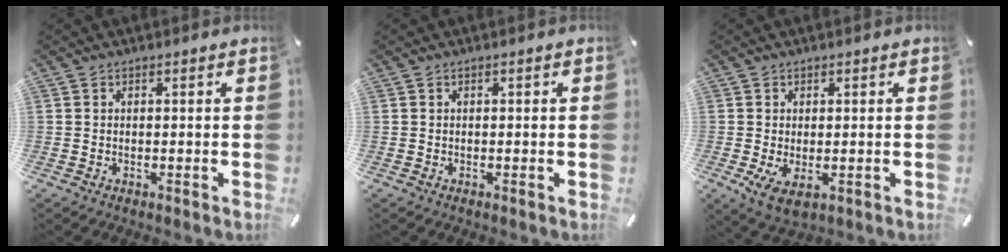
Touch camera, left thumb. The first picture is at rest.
{"total": 0.0}
{"total": 4.2, "force": [0.0, 2.7, 3.3], "torque": [-0.070, -0.004, -0.001]}